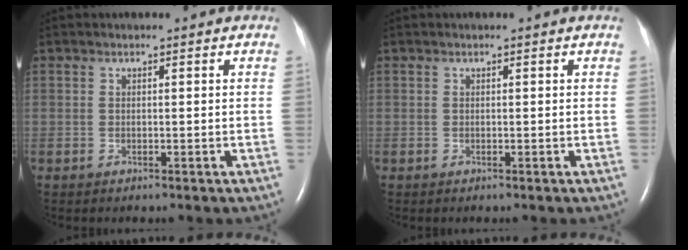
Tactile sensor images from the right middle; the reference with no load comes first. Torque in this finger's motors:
{"motor_torque": [0.09, -0.30, 0.00, 0.00]}